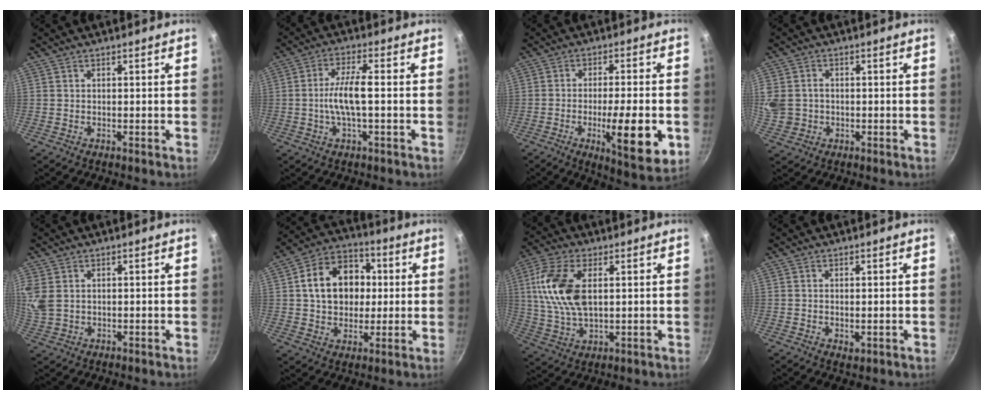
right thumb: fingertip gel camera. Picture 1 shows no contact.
{"total": 7.1, "force": [-0.8, 1.7, 6.8], "torque": [-0.138, 0.018, -0.021]}
{"total": 14.0, "force": [-3.9, 3.3, 13.0], "torque": [-0.185, 0.003, -0.054]}
{"total": 8.4, "force": [-0.1, 7.4, 4.0], "torque": [-0.095, 0.007, 0.002]}
{"total": 5.9, "force": [1.6, 4.3, 3.7], "torque": [-0.079, 0.001, 0.038]}
{"total": 15.0, "force": [2.1, 11.7, 9.1], "torque": [-0.115, 0.024, 0.025]}
{"total": 13.5, "force": [2.7, 7.4, 10.9], "torque": [-0.217, -0.002, 0.050]}
{"total": 1.8, "force": [-0.2, 1.0, 1.5], "torque": [-0.022, -0.004, -0.001]}